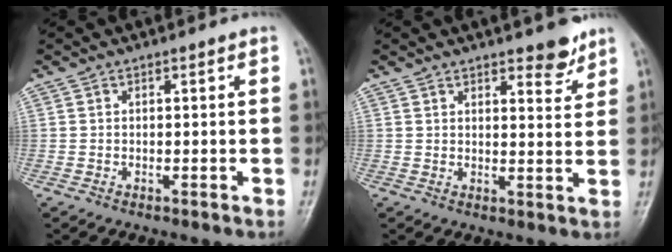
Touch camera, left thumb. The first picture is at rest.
{"total": 4.7, "force": [3.6, 1.5, 2.5], "torque": [-0.016, -0.027, 0.048]}